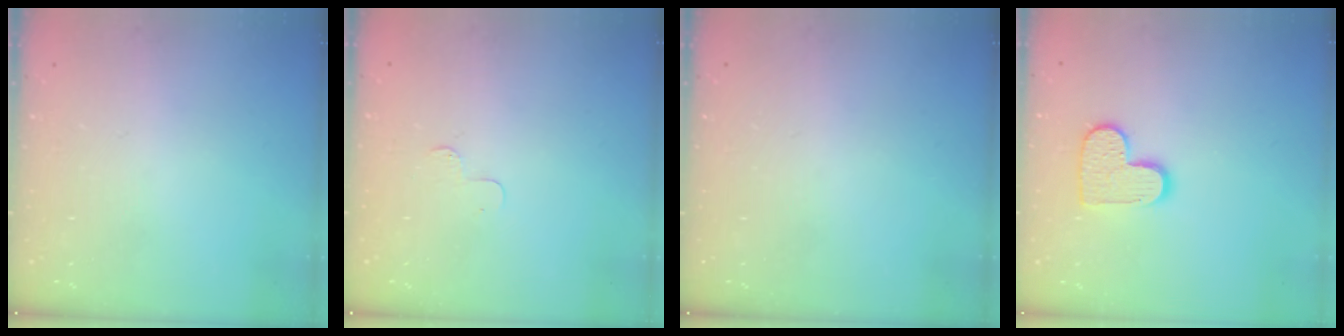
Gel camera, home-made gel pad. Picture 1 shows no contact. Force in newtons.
{"total": 3.6, "press": 3.6, "slide": 0.4}
{"total": 0.0}
{"total": 10.4, "press": 10.4, "slide": 0.6}